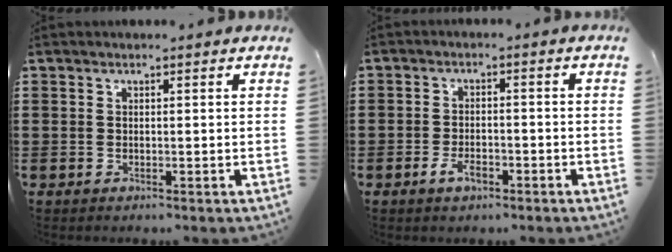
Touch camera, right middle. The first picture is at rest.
{"total": 3.1, "force": [-2.0, 1.6, 1.7], "torque": [-0.040, 0.000, -0.039]}